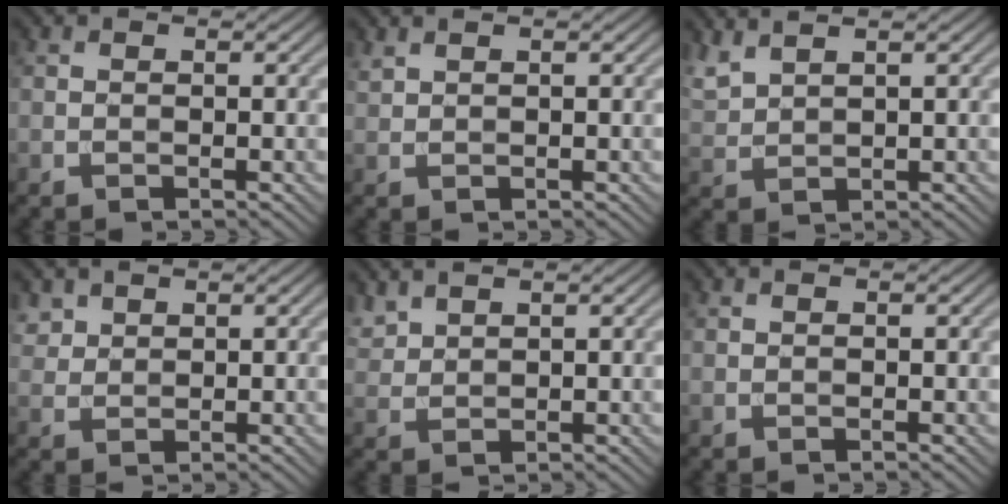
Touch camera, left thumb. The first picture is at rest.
{"total": 1.0, "force": [0.9, 0.1, 0.4], "torque": [-0.015, 0.003, 0.022]}
{"total": 3.3, "force": [2.8, 0.7, 1.6], "torque": [-0.048, 0.009, 0.066]}
{"total": 2.1, "force": [1.6, 1.3, 0.5], "torque": [-0.018, 0.001, 0.037]}
{"total": 2.4, "force": [2.1, 0.7, 0.9], "torque": [-0.026, 0.005, 0.052]}
{"total": 0.0}